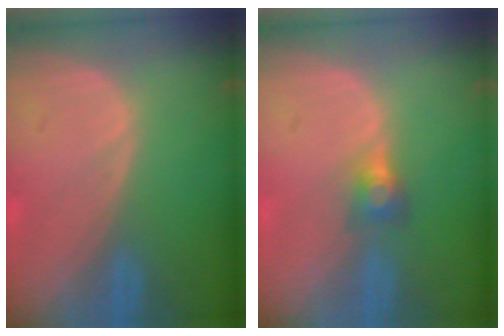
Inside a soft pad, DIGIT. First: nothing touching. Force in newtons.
{"total": 2.8, "press": 2.6, "slide": 1.0}